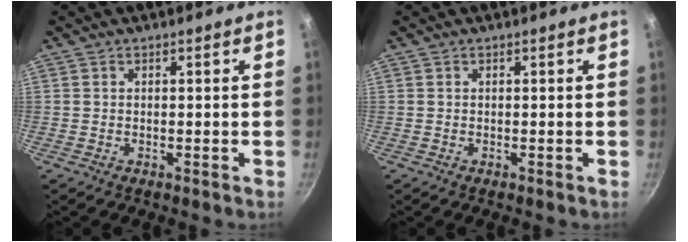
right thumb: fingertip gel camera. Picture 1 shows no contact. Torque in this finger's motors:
{"motor_torque": [-0.05, 0.05, -0.13, -0.10, 0.00]}